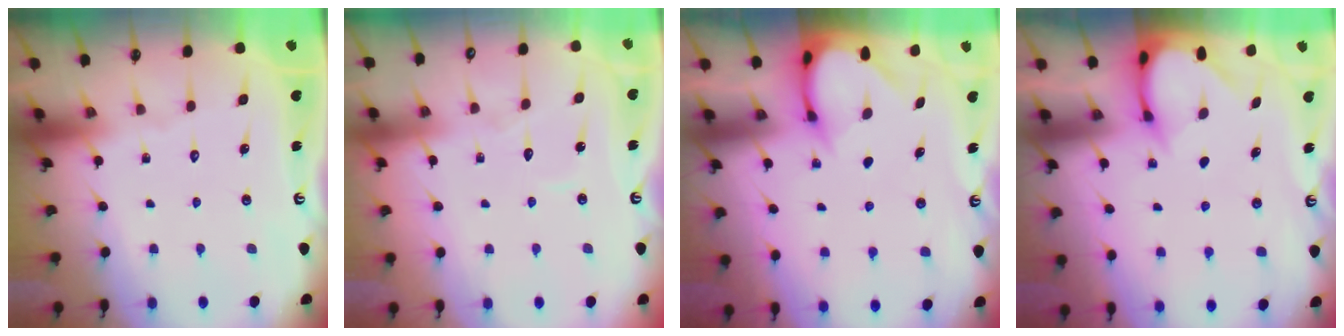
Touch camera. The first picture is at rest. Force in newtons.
{"total": 3.0, "press": 3.0, "slide": 0.3}
{"total": 3.3, "press": 3.3, "slide": 0.3}
{"total": 3.3, "press": 3.3, "slide": 0.3}